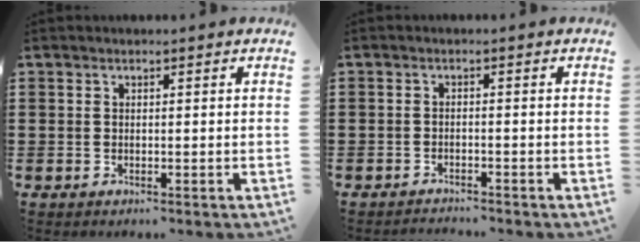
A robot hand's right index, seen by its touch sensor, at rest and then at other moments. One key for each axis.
{"total": 1.3, "fx": -1.3, "fy": 0.1, "fz": 0.0, "tx": -0.004, "ty": 0.002, "tz": -0.027}